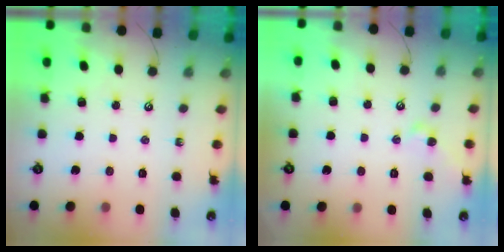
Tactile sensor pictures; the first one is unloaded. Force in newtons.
{"total": 2.0, "press": 1.9, "slide": 0.6}